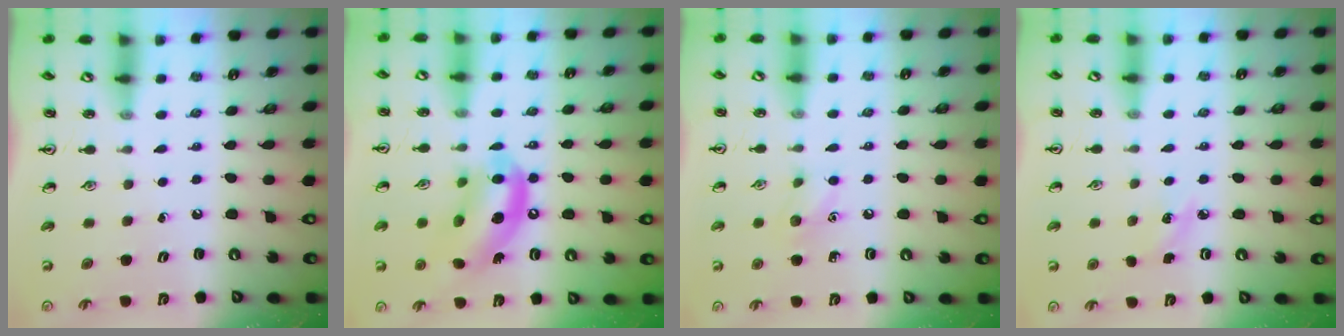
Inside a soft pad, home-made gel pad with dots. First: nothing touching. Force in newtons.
{"total": 13.4, "press": 12.7, "slide": 4.0}
{"total": 6.6, "press": 6.3, "slide": 1.8}
{"total": 4.5, "press": 4.3, "slide": 1.6}